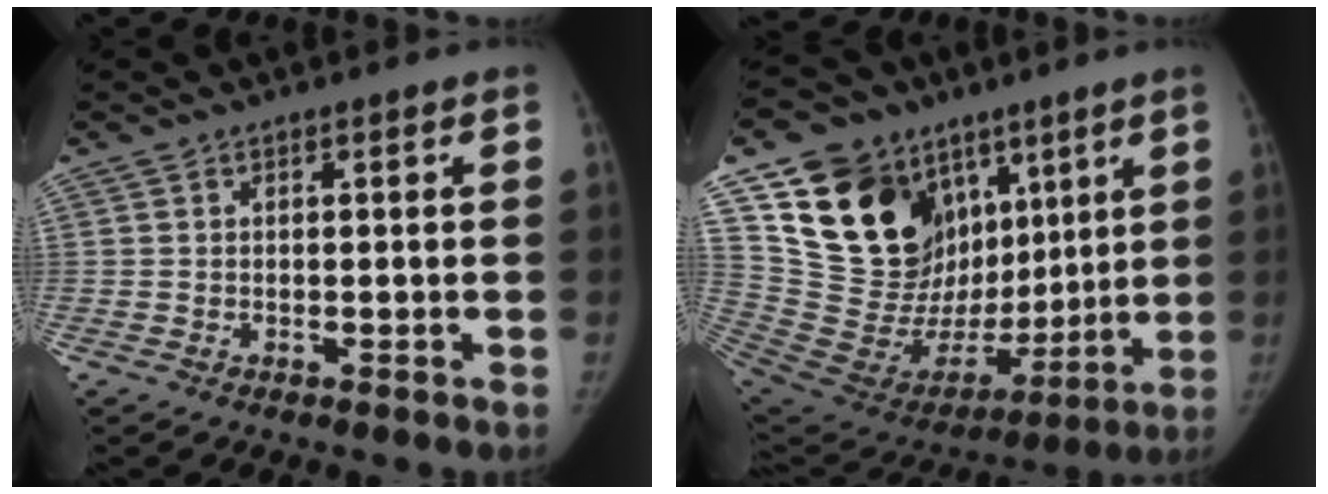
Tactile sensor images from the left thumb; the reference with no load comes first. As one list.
[{"total": 27.5, "force": [11.4, 19.4, 15.8], "torque": [-0.234, 0.007, 0.219]}]